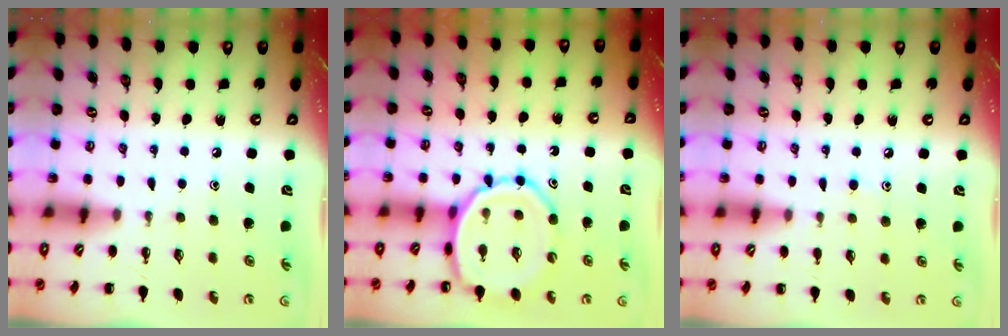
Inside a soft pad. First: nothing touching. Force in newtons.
{"total": 10.3, "press": 10.0, "slide": 2.7}
{"total": 6.0, "press": 5.7, "slide": 2.0}